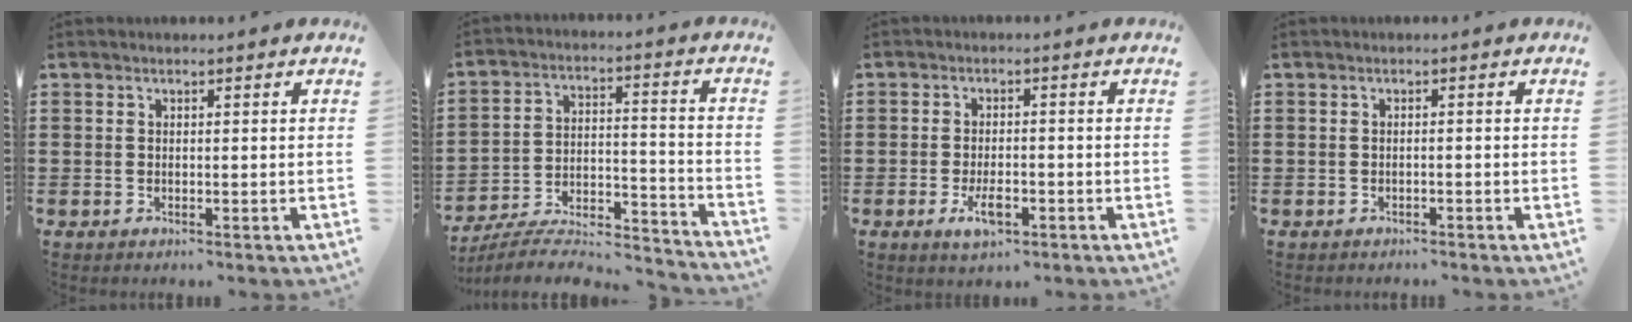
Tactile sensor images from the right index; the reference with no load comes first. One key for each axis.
{"total": 6.4, "fx": -5.8, "fy": 1.4, "fz": 2.4, "tx": -0.046, "ty": -0.002, "tz": -0.117}
{"total": 4.2, "fx": -1.7, "fy": 1.6, "fz": 3.5, "tx": -0.072, "ty": -0.003, "tz": -0.033}
{"total": 0.7, "fx": -0.5, "fy": 0.1, "fz": 0.4, "tx": -0.008, "ty": -0.001, "tz": -0.011}